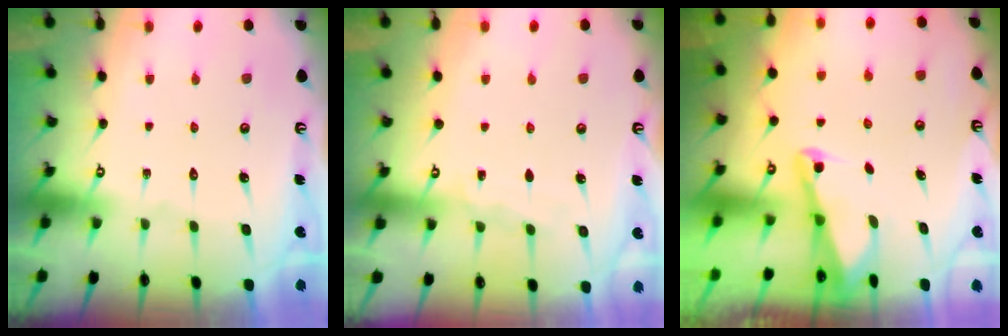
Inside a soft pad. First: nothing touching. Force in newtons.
{"total": 4.6, "press": 4.5, "slide": 0.4}
{"total": 2.1, "press": 2.1, "slide": 0.4}